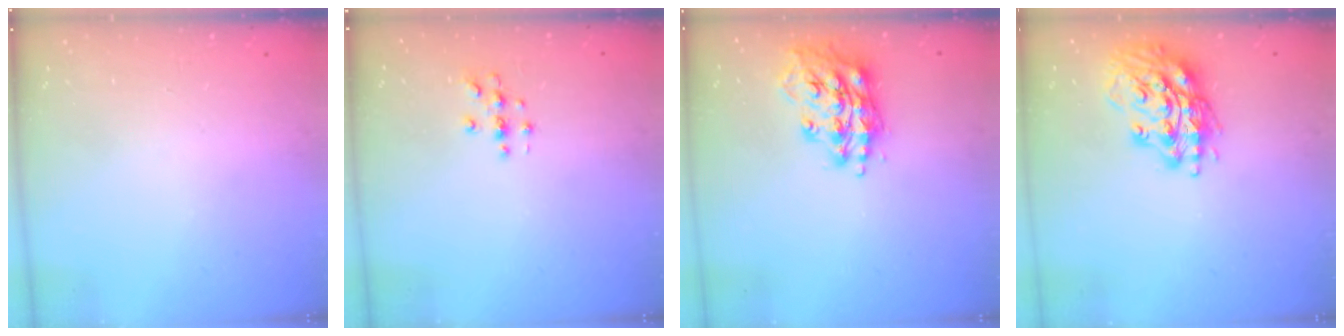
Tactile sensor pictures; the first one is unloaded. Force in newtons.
{"total": 2.7, "press": 2.7, "slide": 0.3}
{"total": 15.5, "press": 15.5, "slide": 1.4}
{"total": 16.7, "press": 16.5, "slide": 2.3}